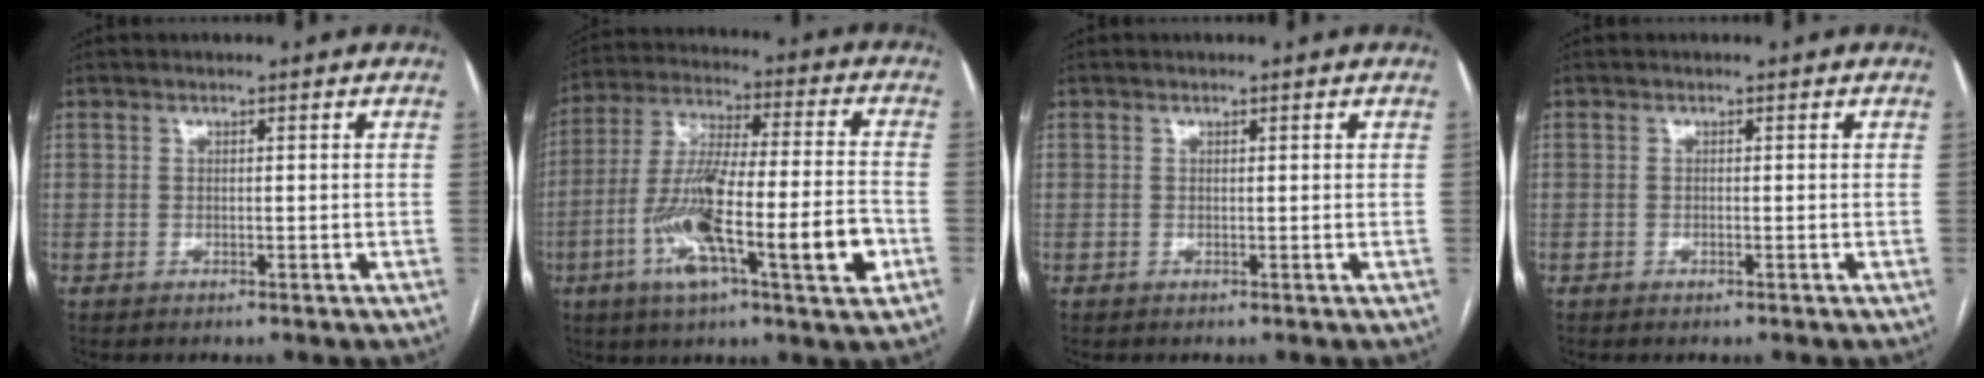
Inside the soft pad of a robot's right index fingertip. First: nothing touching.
{"total": 19.0, "force": [-6.3, 2.2, 17.8], "torque": [-0.302, -0.004, -0.104]}
{"total": 0.0}
{"total": 0.0}